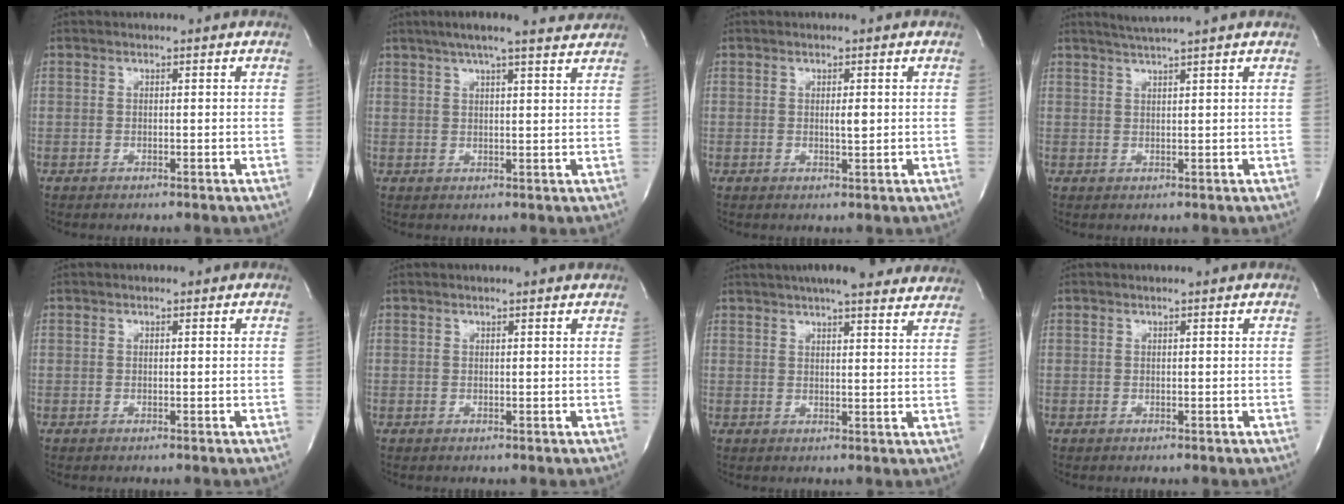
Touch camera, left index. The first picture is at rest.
{"total": 10.7, "force": [9.1, 0.8, 5.5], "torque": [-0.092, 0.014, 0.114]}
{"total": 1.4, "force": [0.0, 0.2, 1.4], "torque": [-0.029, -0.008, 0.001]}
{"total": 3.9, "force": [3.3, -1.2, 1.7], "torque": [-0.028, 0.003, 0.055]}
{"total": 0.0}
{"total": 2.0, "force": [1.9, -0.1, 0.6], "torque": [-0.016, 0.001, 0.017]}
{"total": 19.4, "force": [17.1, 2.9, 8.6], "torque": [-0.126, 0.025, 0.213]}
{"total": 0.6, "force": [0.5, -0.1, 0.2], "torque": [-0.007, 0.001, 0.007]}